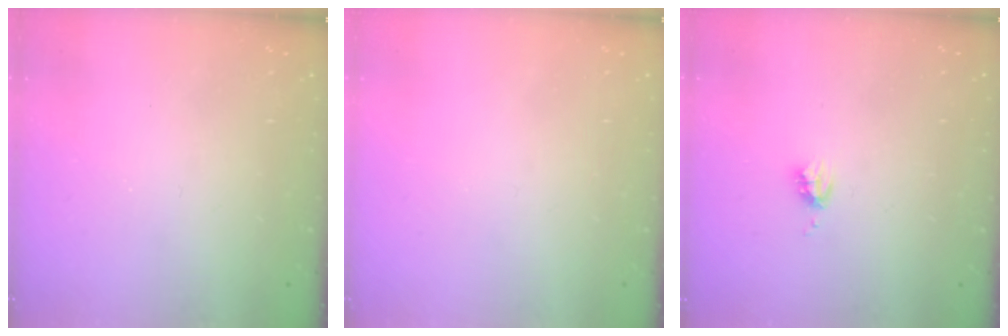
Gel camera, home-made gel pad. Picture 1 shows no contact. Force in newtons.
{"total": 0.0}
{"total": 2.9, "press": 2.9, "slide": 0.3}